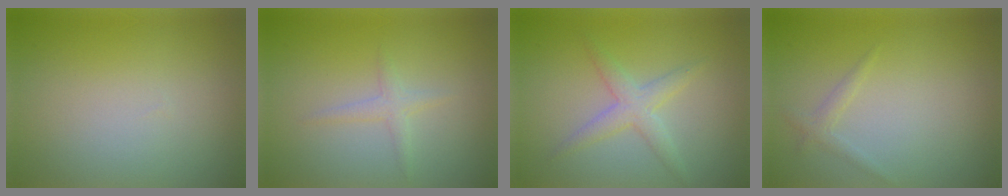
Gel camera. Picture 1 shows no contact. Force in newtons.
{"total": 1.3, "press": 1.3, "slide": 0.0}
{"total": 2.5, "press": 2.5, "slide": 0.0}
{"total": 1.0, "press": 1.0, "slide": 0.0}